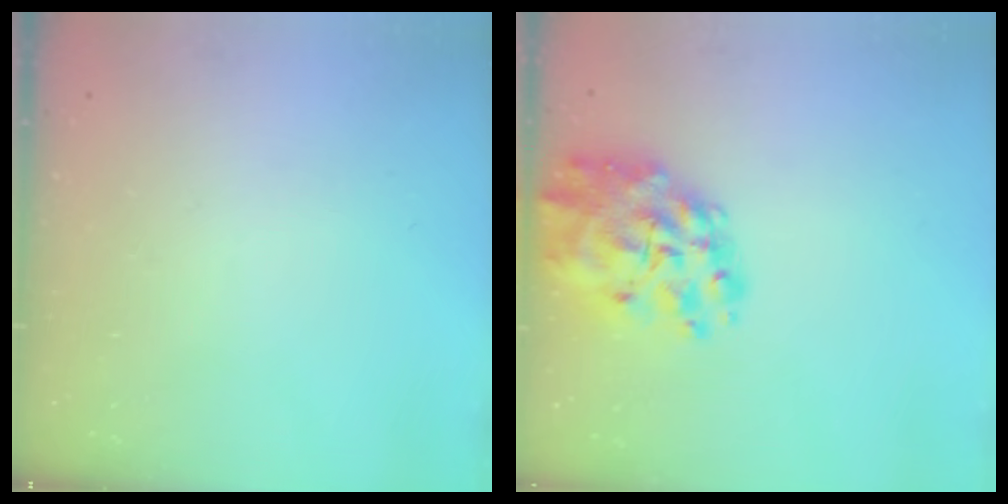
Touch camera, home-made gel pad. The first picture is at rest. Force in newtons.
{"total": 14.9, "press": 14.1, "slide": 4.7}